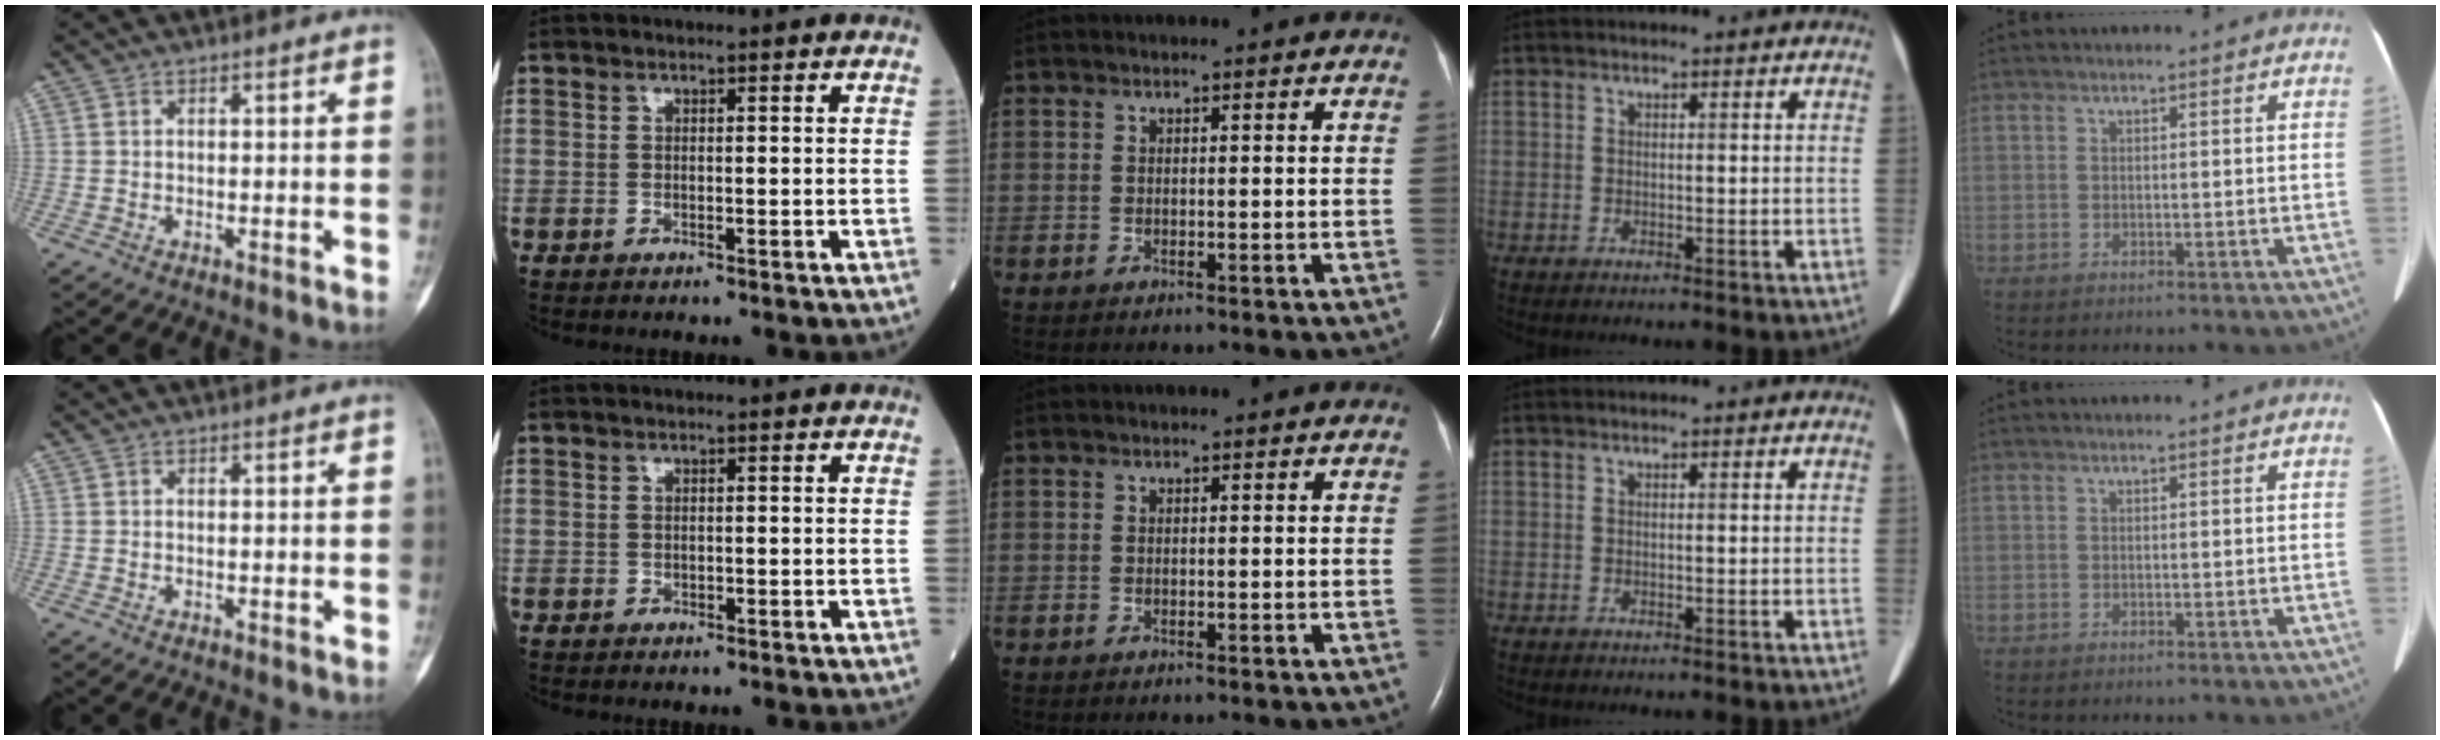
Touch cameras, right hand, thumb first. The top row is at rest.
{}